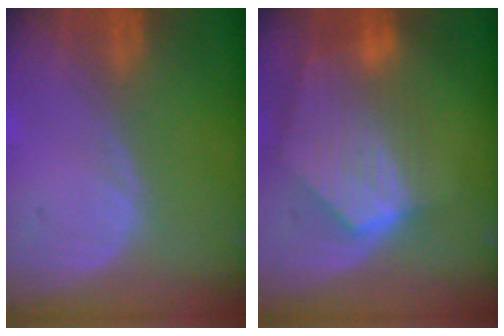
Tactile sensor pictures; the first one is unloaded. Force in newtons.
{"total": 9.0, "press": 8.0, "slide": 4.2}